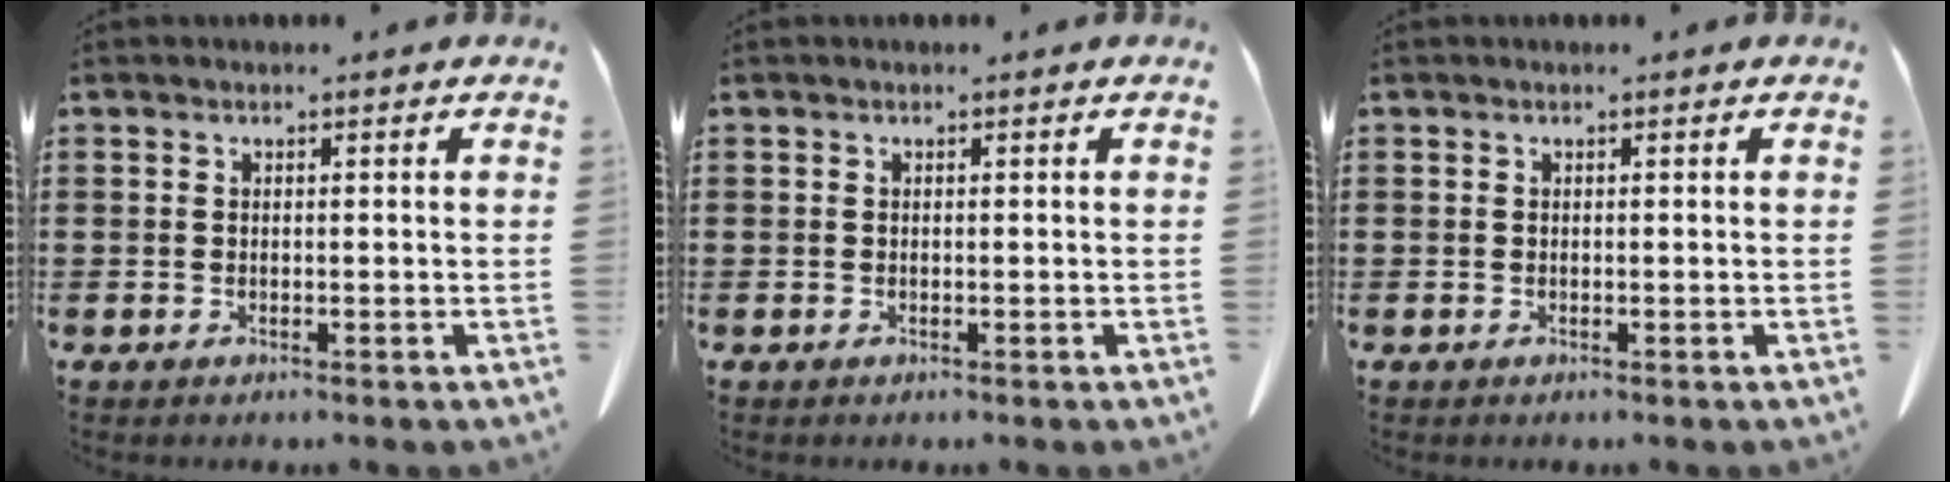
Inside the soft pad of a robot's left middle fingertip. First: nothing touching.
{"total": 0.0}
{"total": 0.0}